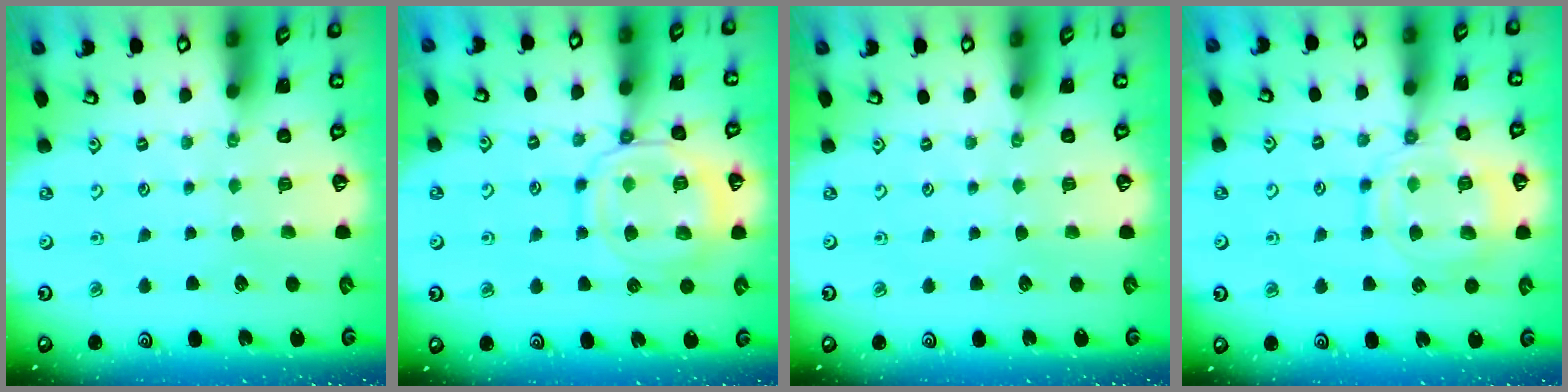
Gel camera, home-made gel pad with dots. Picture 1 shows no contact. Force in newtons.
{"total": 14.9, "press": 14.8, "slide": 1.5}
{"total": 0.0}
{"total": 13.0, "press": 13.0, "slide": 1.3}